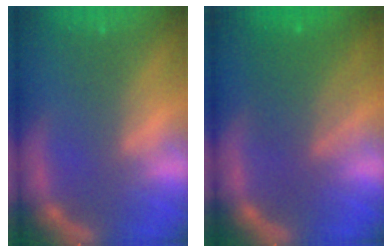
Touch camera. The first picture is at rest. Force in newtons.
{"total": 6.6}